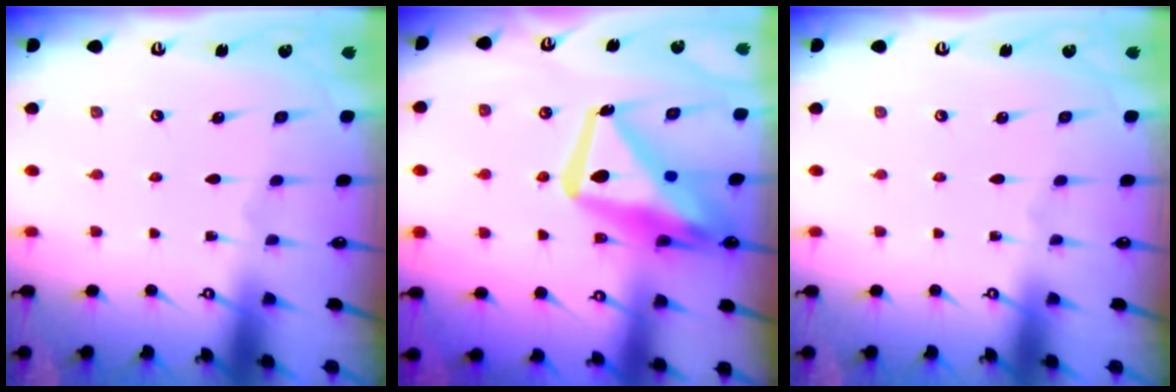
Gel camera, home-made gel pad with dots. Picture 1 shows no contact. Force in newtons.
{"total": 19.4, "press": 19.4, "slide": 1.5}
{"total": 0.0}